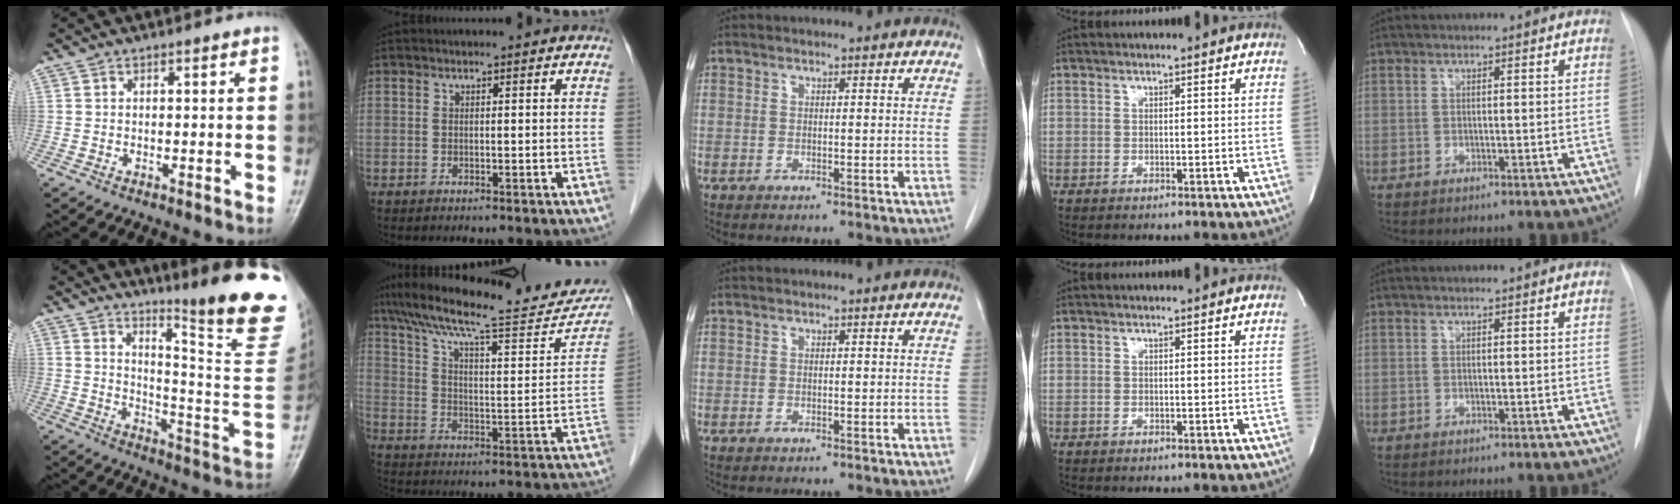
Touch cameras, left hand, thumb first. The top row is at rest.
{"thumb": {"total": 22.2, "force": [15.4, 2.6, 15.8], "torque": [-0.190, -0.133, 0.207]}, "index": {"total": 26.4, "force": [22.6, 4.6, 12.9], "torque": [-0.208, -0.003, 0.308]}}